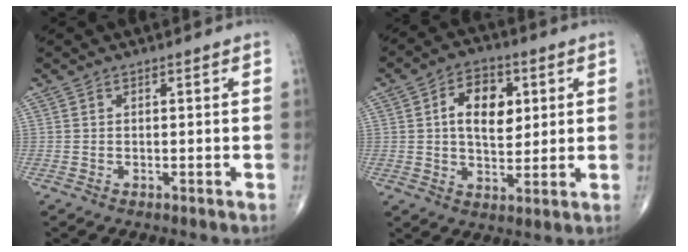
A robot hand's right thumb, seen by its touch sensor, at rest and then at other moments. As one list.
[{"total": 10.3, "force": [2.4, 6.5, 7.7], "torque": [-0.097, -0.004, 0.037]}]